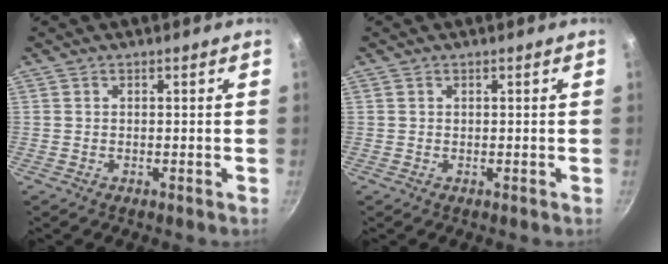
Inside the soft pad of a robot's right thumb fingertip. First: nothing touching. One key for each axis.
{"total": 0.0}